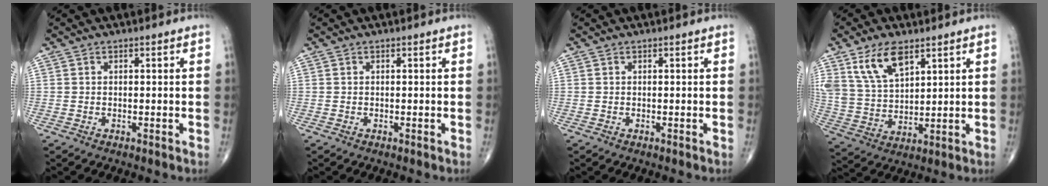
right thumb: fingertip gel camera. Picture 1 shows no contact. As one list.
[{"total": 0.0}, {"total": 0.0}, {"total": 10.7, "force": [6.2, 5.3, 7.0], "torque": [-0.124, -0.024, 0.131]}]